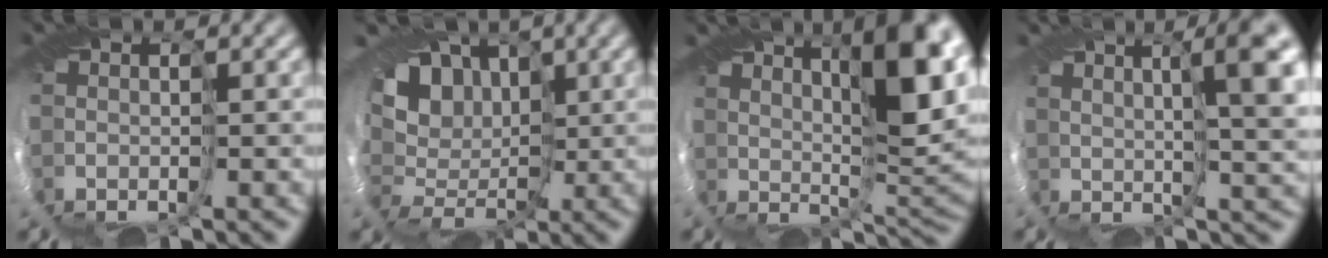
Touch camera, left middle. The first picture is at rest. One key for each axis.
{"total": 12.0, "fx": 3.3, "fy": 9.0, "fz": 7.2, "tx": -0.123, "ty": 0.021, "tz": 0.020}
{"total": 9.5, "fx": 4.0, "fy": 2.2, "fz": 8.3, "tx": -0.123, "ty": 0.003, "tz": 0.066}
{"total": 6.0, "fx": 2.3, "fy": 0.6, "fz": 5.5, "tx": -0.071, "ty": 0.009, "tz": 0.037}